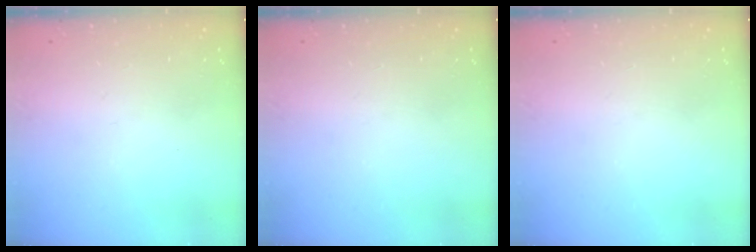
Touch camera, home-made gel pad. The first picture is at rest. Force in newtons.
{"total": 0.0}
{"total": 0.0}